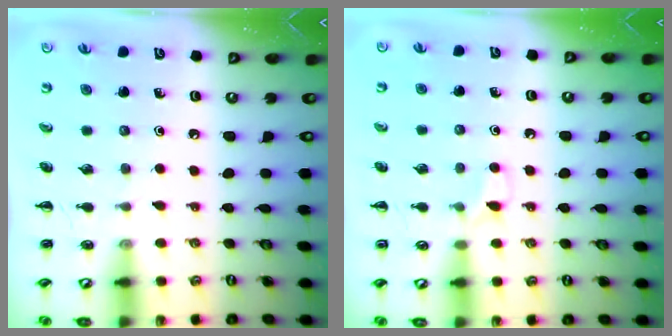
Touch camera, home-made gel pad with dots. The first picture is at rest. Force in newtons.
{"total": 3.9, "press": 3.7, "slide": 1.2}